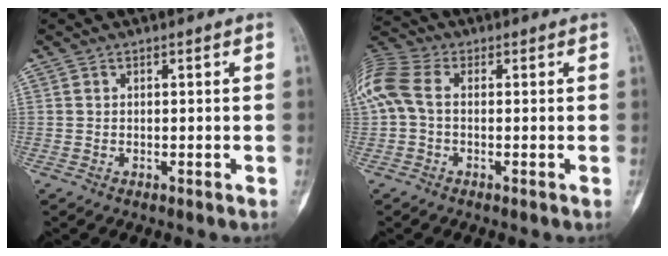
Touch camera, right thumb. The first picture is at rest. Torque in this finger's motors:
{"motor_torque": [0.96, 0.98, 0.15, 0.00, 0.12]}